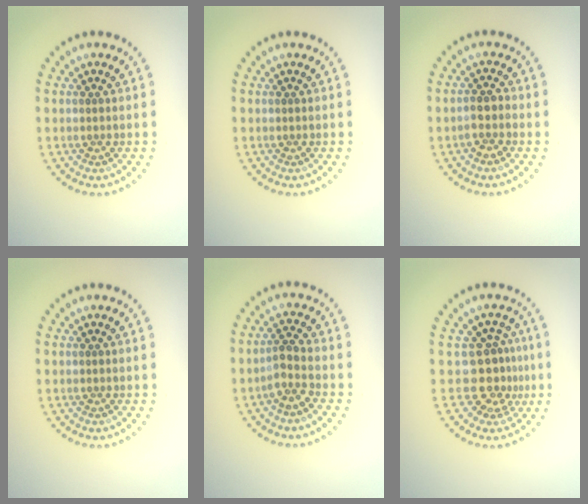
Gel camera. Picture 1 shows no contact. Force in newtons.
{"total": 0.0}
{"total": 1.9, "press": 1.6, "slide": 1.0}
{"total": 0.0}
{"total": 2.2, "press": 1.7, "slide": 1.4}
{"total": 3.4, "press": 2.5, "slide": 2.3}